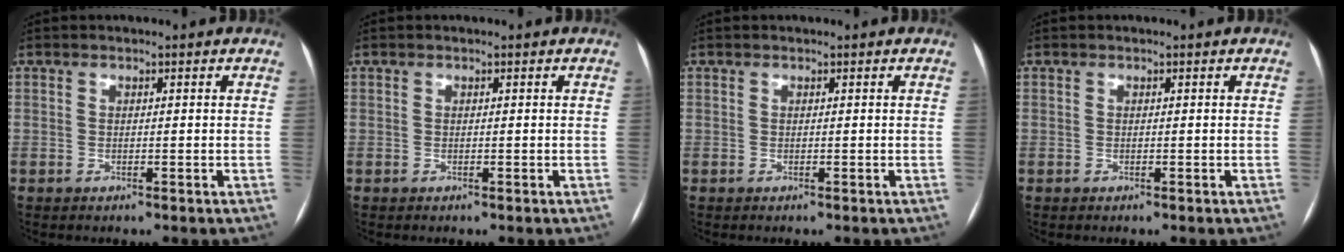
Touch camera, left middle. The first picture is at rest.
{"total": 0.0}
{"total": 0.0}
{"total": 0.0}